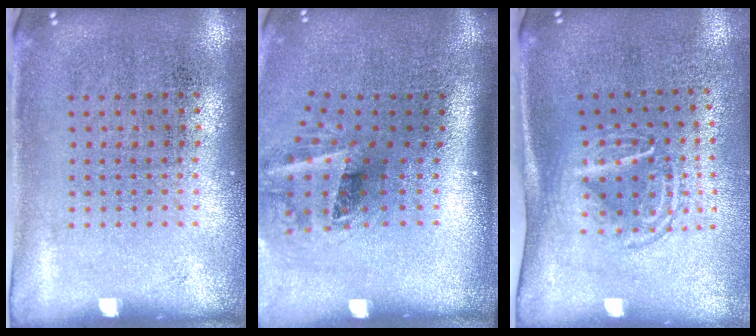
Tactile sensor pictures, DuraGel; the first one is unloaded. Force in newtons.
{"total": 2.0, "press": 1.3, "slide": 1.5}
{"total": 1.6, "press": 1.2, "slide": 1.1}